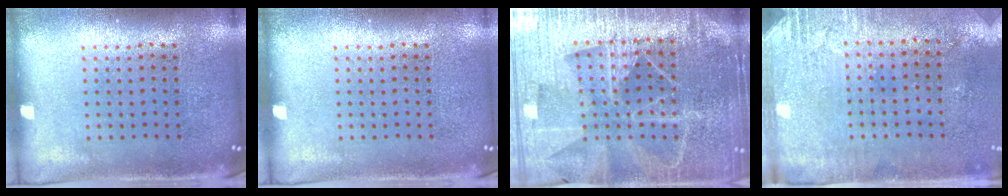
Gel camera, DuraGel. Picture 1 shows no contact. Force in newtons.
{"total": 0.0}
{"total": 5.3, "press": 4.8, "slide": 2.3}
{"total": 2.8, "press": 2.3, "slide": 1.6}